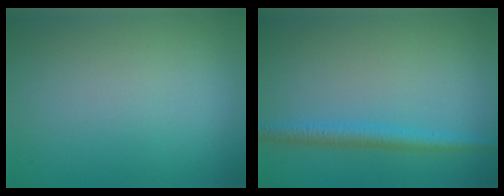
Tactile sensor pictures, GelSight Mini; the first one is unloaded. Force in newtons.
{"total": 2.4, "press": 2.4, "slide": 0.1}